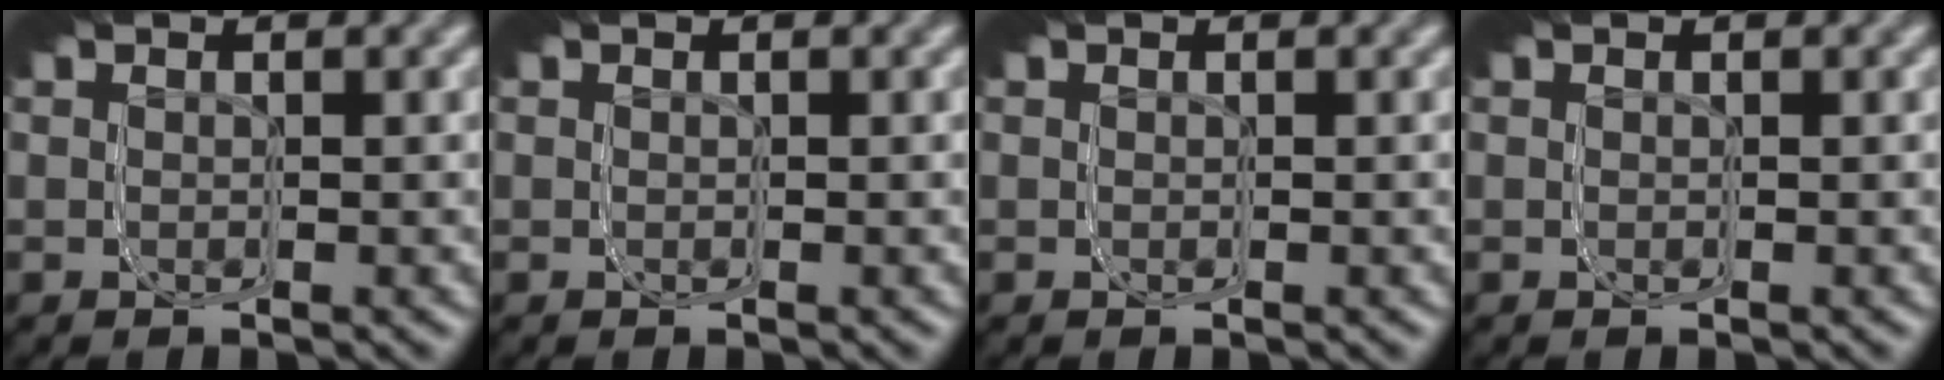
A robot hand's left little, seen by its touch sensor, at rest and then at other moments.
{"total": 0.0}
{"total": 0.0}
{"total": 0.0}